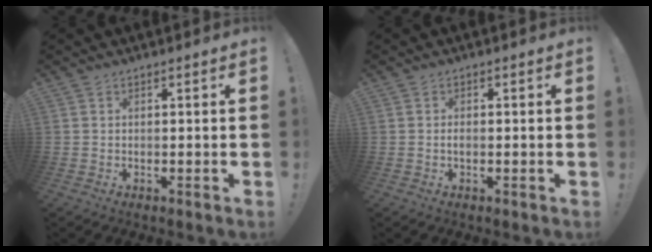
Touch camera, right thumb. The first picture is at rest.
{"total": 1.0, "force": [-0.4, 0.5, 0.8], "torque": [-0.020, 0.004, -0.006]}